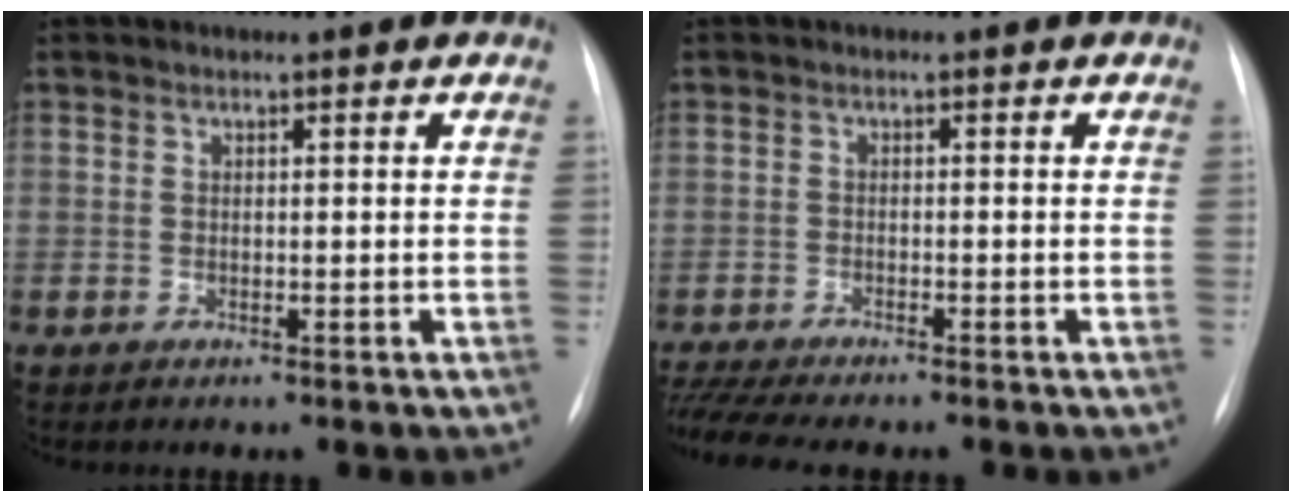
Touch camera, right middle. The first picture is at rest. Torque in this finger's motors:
{"motor_torque": [0.72, -0.73, 0.13, 0.03]}